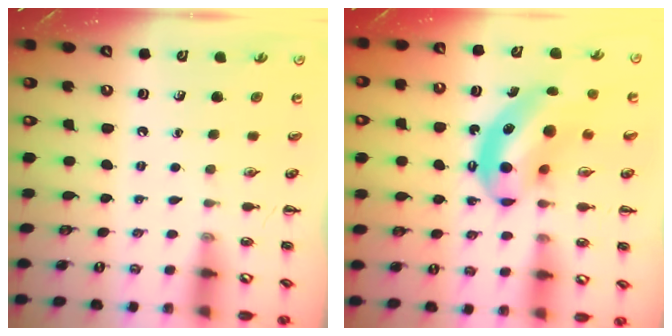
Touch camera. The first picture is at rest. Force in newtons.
{"total": 13.2, "press": 12.8, "slide": 3.2}